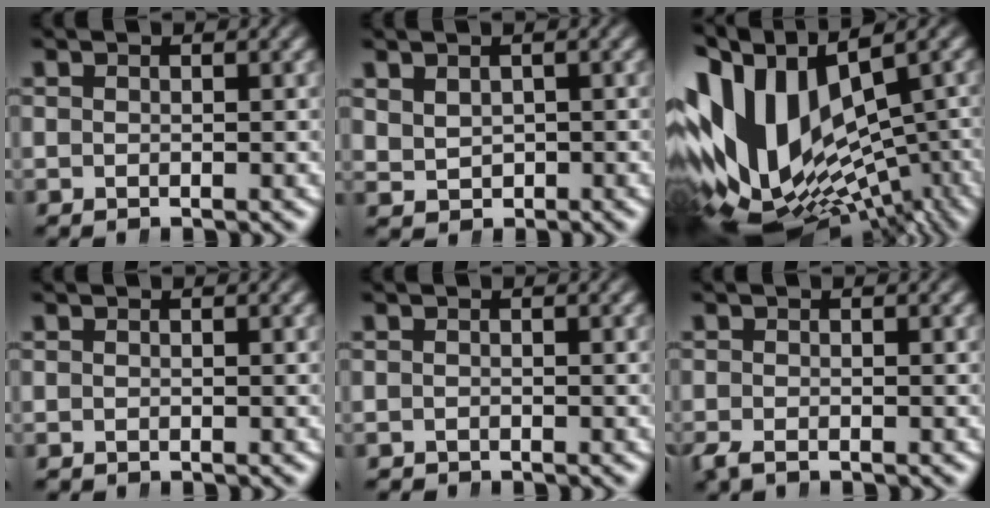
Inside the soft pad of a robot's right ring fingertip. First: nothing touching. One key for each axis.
{"total": 1.3, "fx": 0.6, "fy": 1.1, "fz": 0.5, "tx": -0.012, "ty": -0.014, "tz": 0.027}
{"total": 20.6, "fx": -3.2, "fy": 14.9, "fz": 13.9, "tx": -0.278, "ty": -0.055, "tz": -0.027}
{"total": 0.0}
{"total": 0.7, "fx": -0.6, "fy": -0.1, "fz": -0.3, "tx": 0.001, "ty": -0.011, "tz": -0.006}
{"total": 1.6, "fx": -1.3, "fy": 0.7, "fz": 0.6, "tx": -0.021, "ty": -0.008, "tz": -0.021}